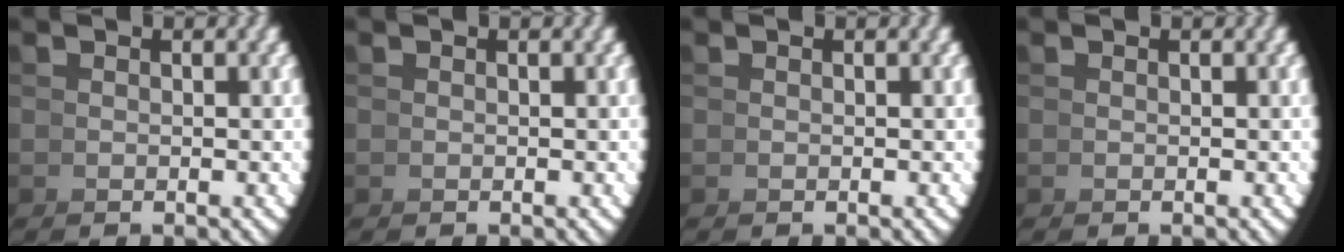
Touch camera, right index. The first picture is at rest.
{"total": 0.0}
{"total": 0.0}
{"total": 0.0}